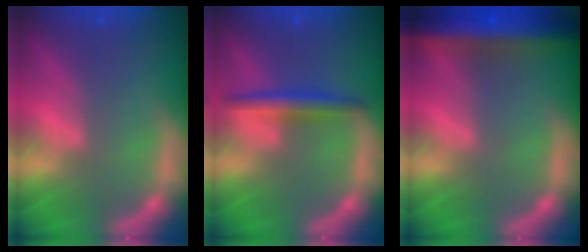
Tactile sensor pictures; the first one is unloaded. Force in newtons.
{"total": 3.0}
{"total": 9.5}